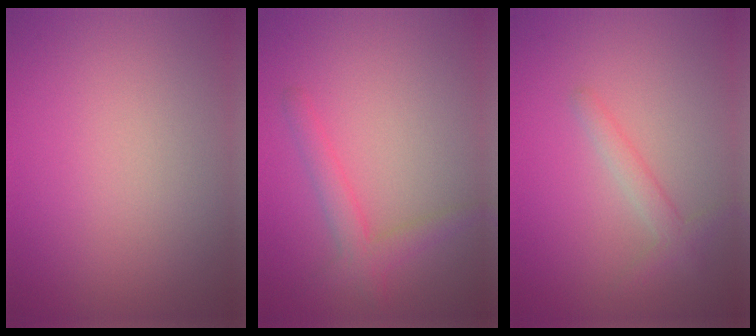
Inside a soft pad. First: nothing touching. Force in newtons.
{"total": 2.5, "press": 2.5, "slide": 0.1}
{"total": 1.8, "press": 1.8, "slide": 0.1}